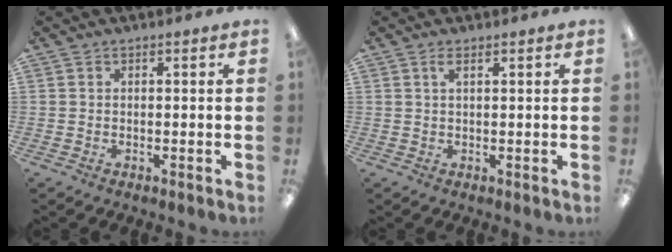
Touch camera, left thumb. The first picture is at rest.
{"total": 1.8, "force": [1.0, 0.5, 1.3], "torque": [-0.031, 0.003, 0.018]}